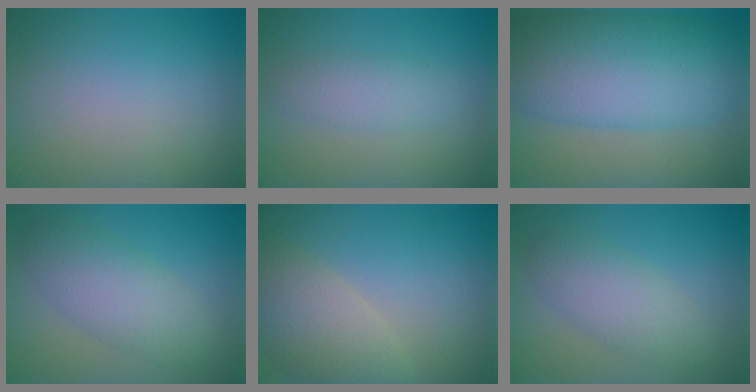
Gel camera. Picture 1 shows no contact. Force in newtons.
{"total": 2.3, "press": 2.3, "slide": 0.1}
{"total": 10.6, "press": 10.6, "slide": 0.2}
{"total": 4.4, "press": 4.4, "slide": 0.1}
{"total": 5.5, "press": 5.5, "slide": 0.5}
{"total": 3.5, "press": 3.5, "slide": 0.1}